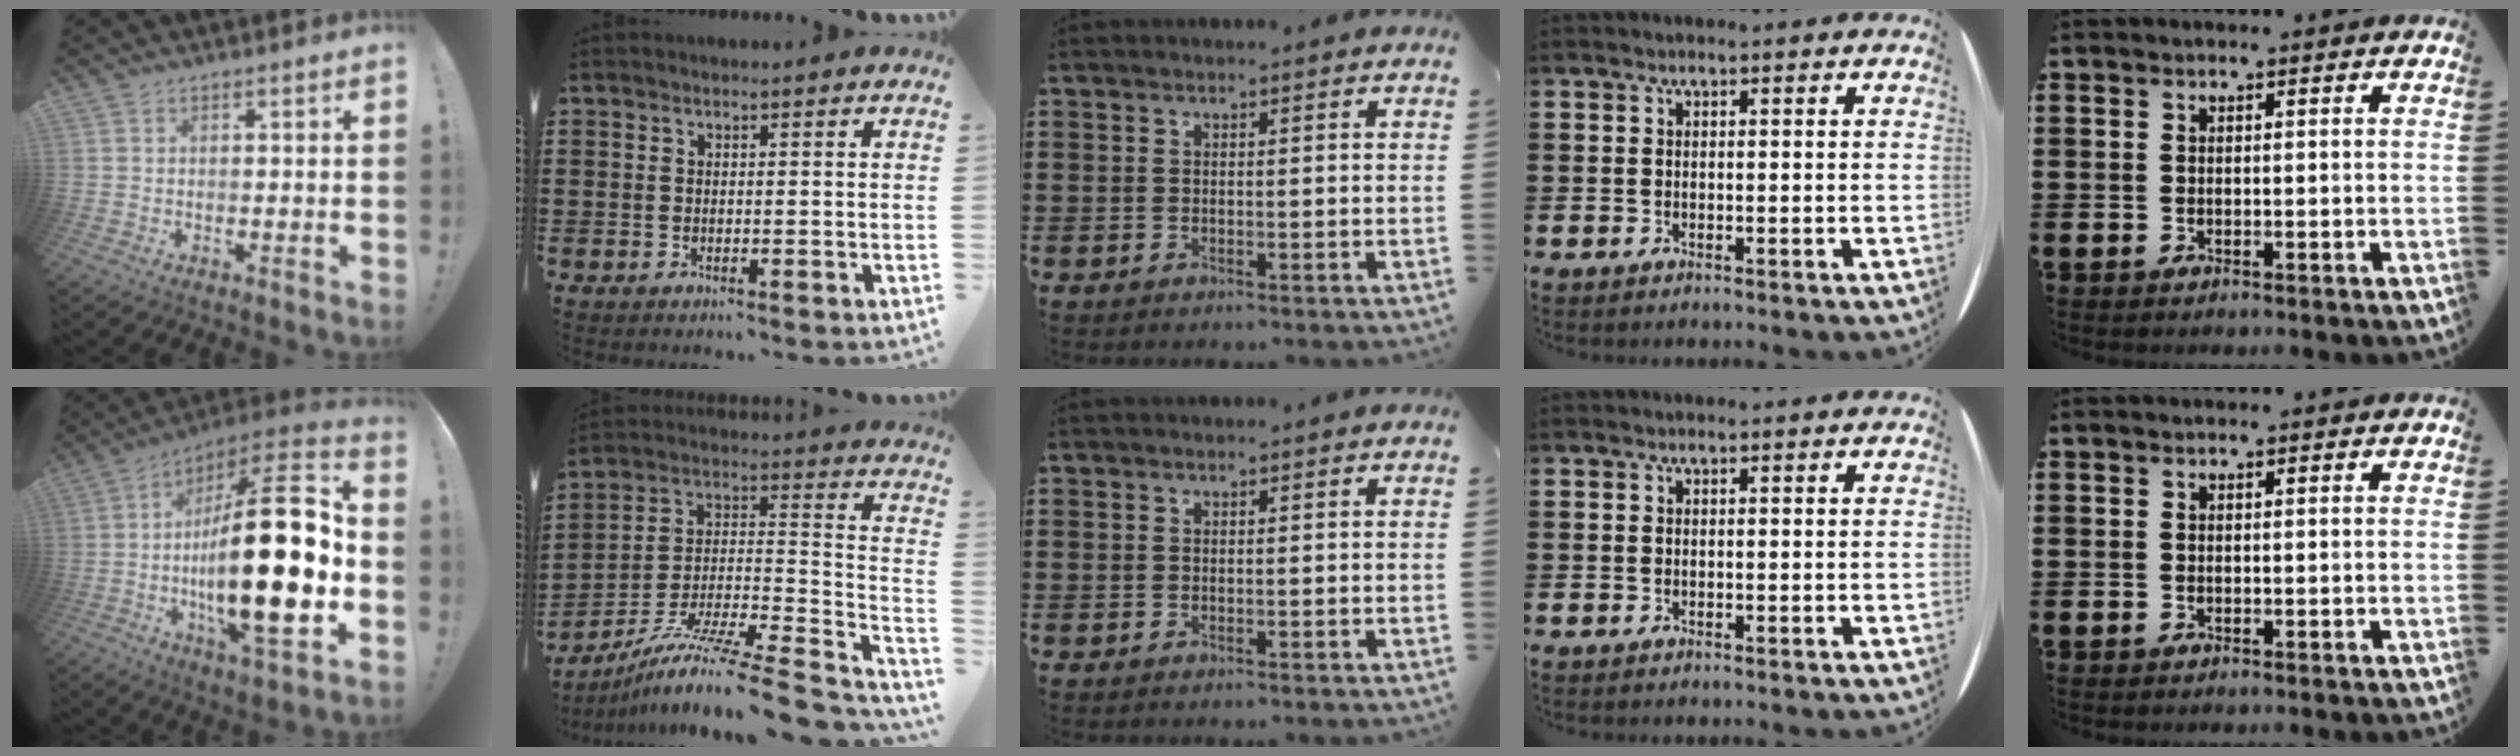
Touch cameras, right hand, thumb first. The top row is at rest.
{"thumb": {"total": 30.7, "force": [-3.7, 9.5, 29.0], "torque": [-0.494, 0.010, -0.065]}, "index": {"total": 11.9, "force": [-9.0, 0.8, 7.8], "torque": [-0.132, 0.004, -0.168]}}